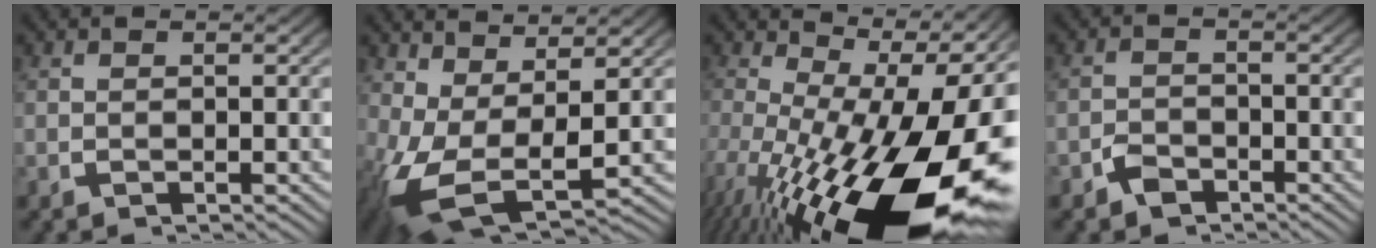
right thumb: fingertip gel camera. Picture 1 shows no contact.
{"total": 8.8, "force": [-1.2, 5.4, 6.9], "torque": [-0.167, -0.052, 0.006]}
{"total": 18.5, "force": [-3.5, 9.6, 15.4], "torque": [-0.261, -0.069, -0.014]}
{"total": 2.0, "force": [-1.7, 1.1, 0.3], "torque": [-0.002, -0.005, -0.030]}